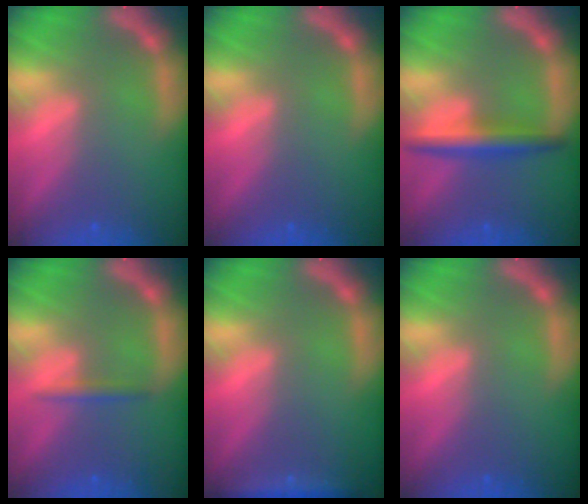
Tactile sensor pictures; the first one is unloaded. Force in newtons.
{"total": 0.0}
{"total": 4.0}
{"total": 1.4}
{"total": 2.4}
{"total": 0.0}